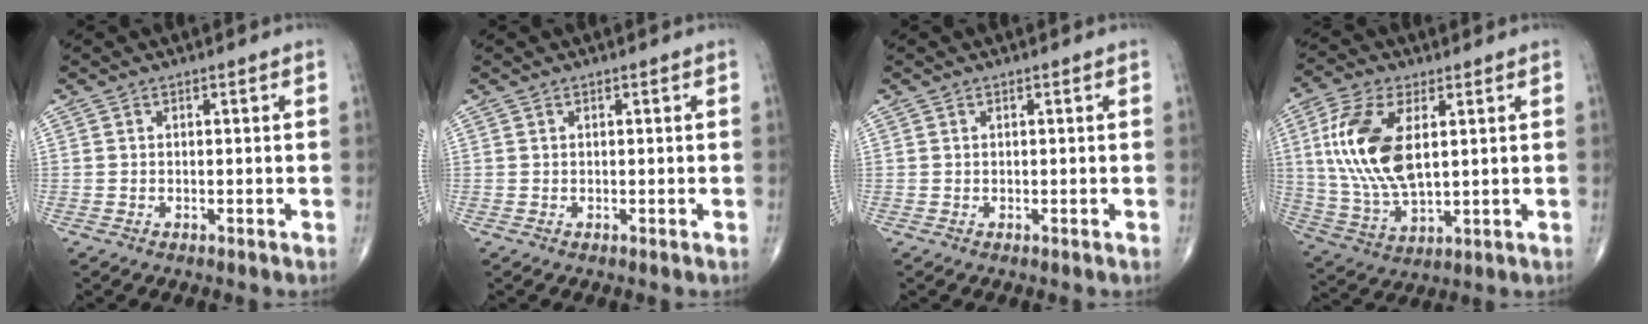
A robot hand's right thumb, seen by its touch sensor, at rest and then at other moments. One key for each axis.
{"total": 0.0}
{"total": 0.0}
{"total": 15.6, "fx": 3.2, "fy": 7.6, "fz": 13.2, "tx": -0.280, "ty": -0.009, "tz": 0.068}